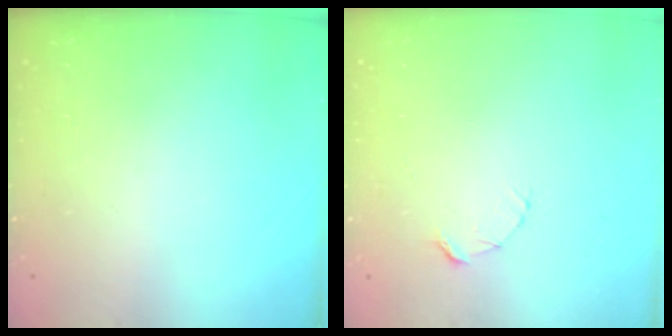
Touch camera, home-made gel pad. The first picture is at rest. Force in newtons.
{"total": 2.7, "press": 2.7, "slide": 0.3}